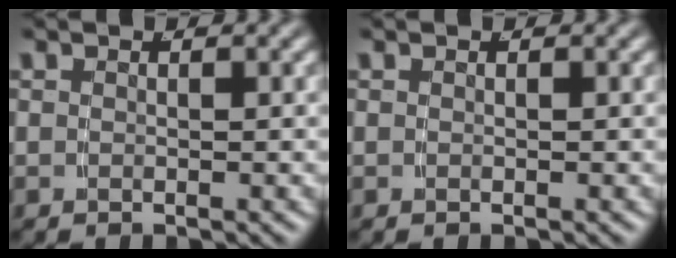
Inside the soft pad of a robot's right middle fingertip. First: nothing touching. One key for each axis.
{"total": 0.0}